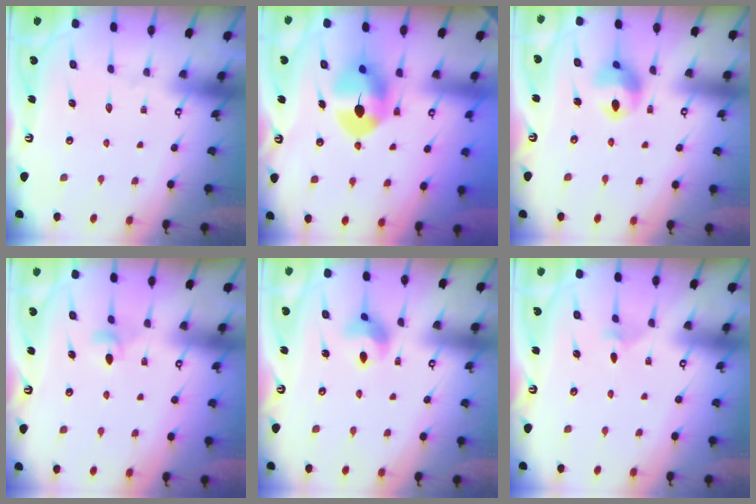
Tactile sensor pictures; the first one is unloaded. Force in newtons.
{"total": 9.8, "press": 9.8, "slide": 1.0}
{"total": 10.5, "press": 10.4, "slide": 1.7}
{"total": 3.5, "press": 3.4, "slide": 0.8}
{"total": 7.7, "press": 7.7, "slide": 0.9}
{"total": 1.9, "press": 1.9, "slide": 0.3}